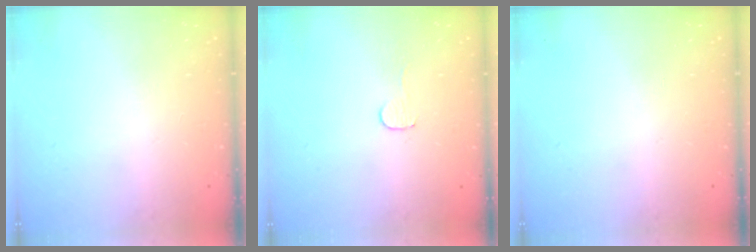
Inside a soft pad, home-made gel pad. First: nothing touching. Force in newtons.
{"total": 3.5, "press": 3.5, "slide": 0.3}
{"total": 0.0}